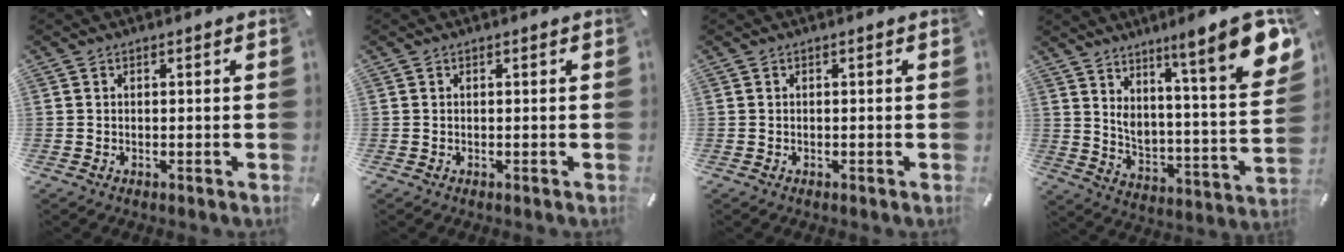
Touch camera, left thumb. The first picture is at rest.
{"total": 0.0}
{"total": 0.0}
{"total": 16.6, "force": [11.1, 2.5, 12.0], "torque": [-0.184, -0.095, 0.171]}